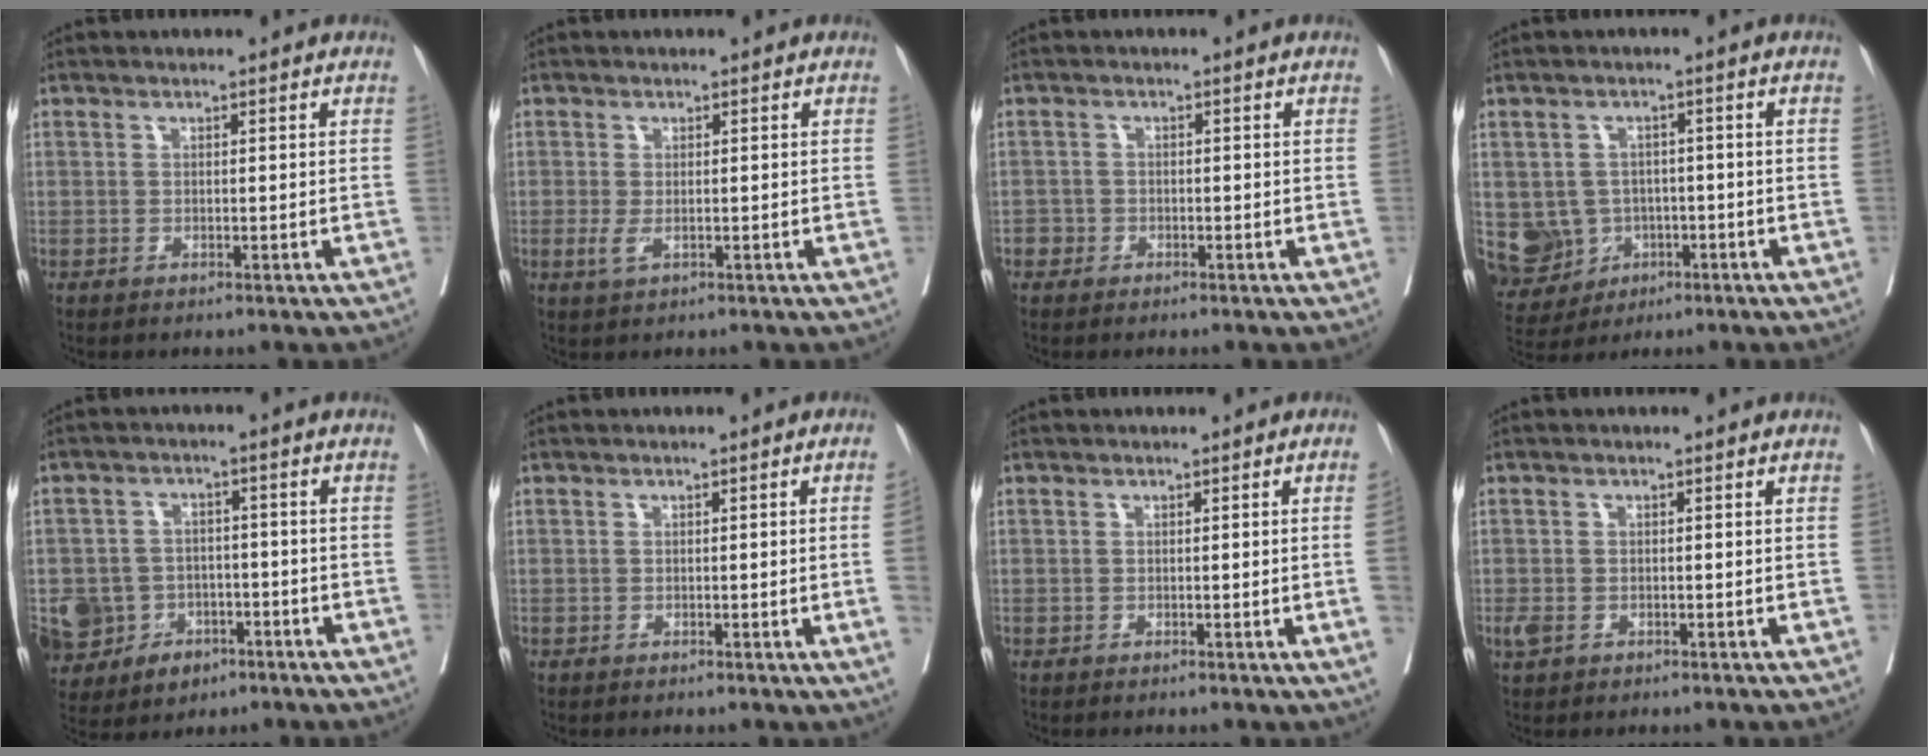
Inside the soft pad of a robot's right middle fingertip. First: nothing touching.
{"total": 1.8, "force": [-0.4, 0.7, 1.6], "torque": [-0.035, -0.006, -0.003]}
{"total": 1.5, "force": [-0.8, 1.3, -0.1], "torque": [0.007, 0.009, -0.018]}
{"total": 8.9, "force": [-1.6, 8.5, 2.1], "torque": [-0.061, 0.016, -0.011]}
{"total": 10.6, "force": [-4.2, 9.1, 3.4], "torque": [-0.085, 0.013, -0.054]}
{"total": 3.7, "force": [-0.4, -1.1, 3.5], "torque": [-0.054, -0.003, 0.001]}
{"total": 2.6, "force": [-0.3, -1.1, 2.4], "torque": [-0.034, -0.005, 0.000]}
{"total": 1.9, "force": [-0.7, 1.3, 1.2], "torque": [-0.028, -0.001, -0.009]}